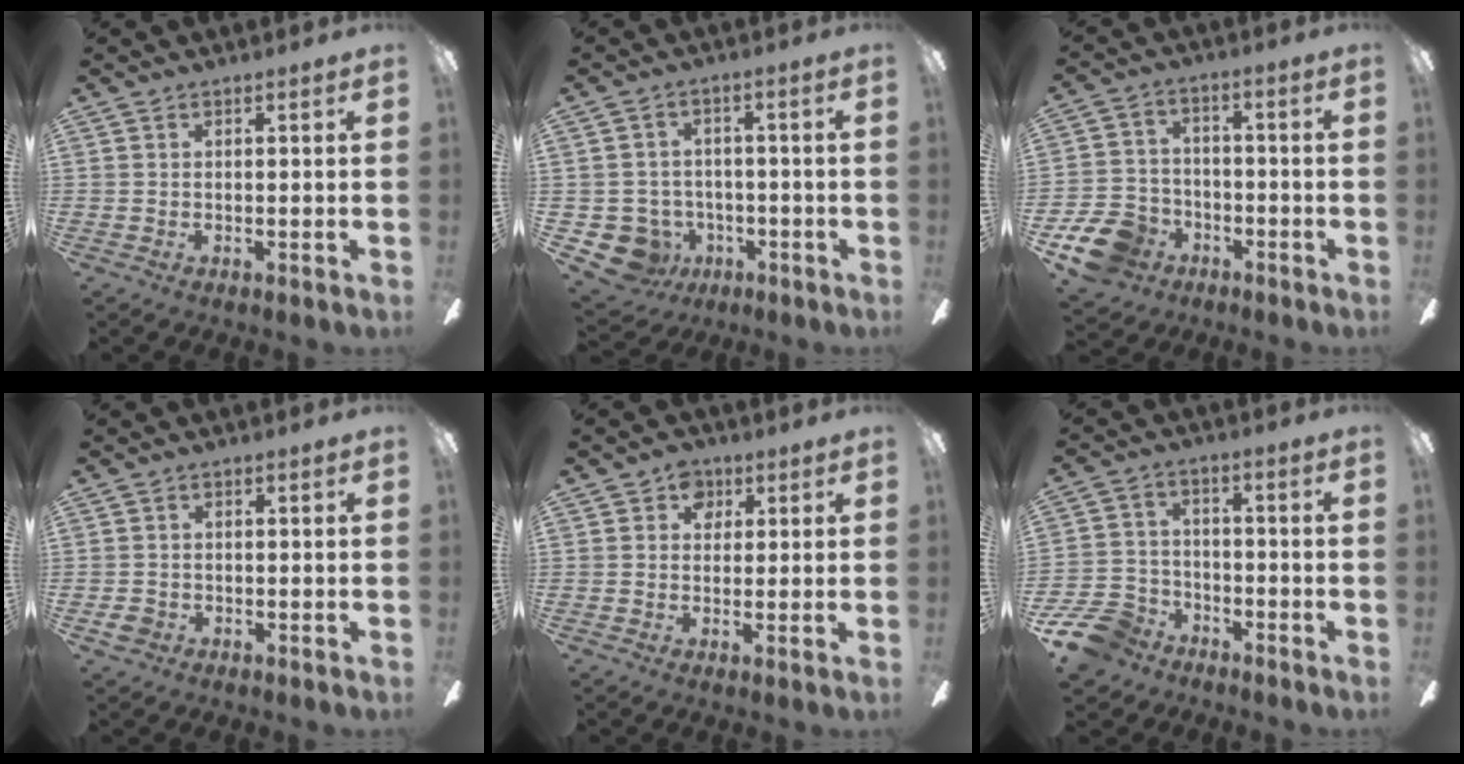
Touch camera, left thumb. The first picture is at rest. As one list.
[{"total": 6.9, "force": [-2.7, 6.2, 1.6], "torque": [-0.070, 0.013, -0.048]}, {"total": 11.5, "force": [-6.6, 8.2, 4.6], "torque": [-0.110, 0.045, -0.117]}, {"total": 2.7, "force": [-1.3, 2.1, 1.1], "torque": [-0.023, 0.006, -0.027]}, {"total": 4.6, "force": [2.0, 3.8, 1.6], "torque": [-0.016, 0.003, 0.034]}, {"total": 10.5, "force": [-7.1, 6.8, 3.8], "torque": [-0.088, 0.046, -0.130]}]